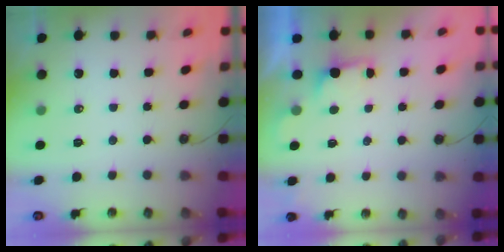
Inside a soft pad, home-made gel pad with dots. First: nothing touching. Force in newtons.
{"total": 1.0, "press": 0.6, "slide": 0.8}